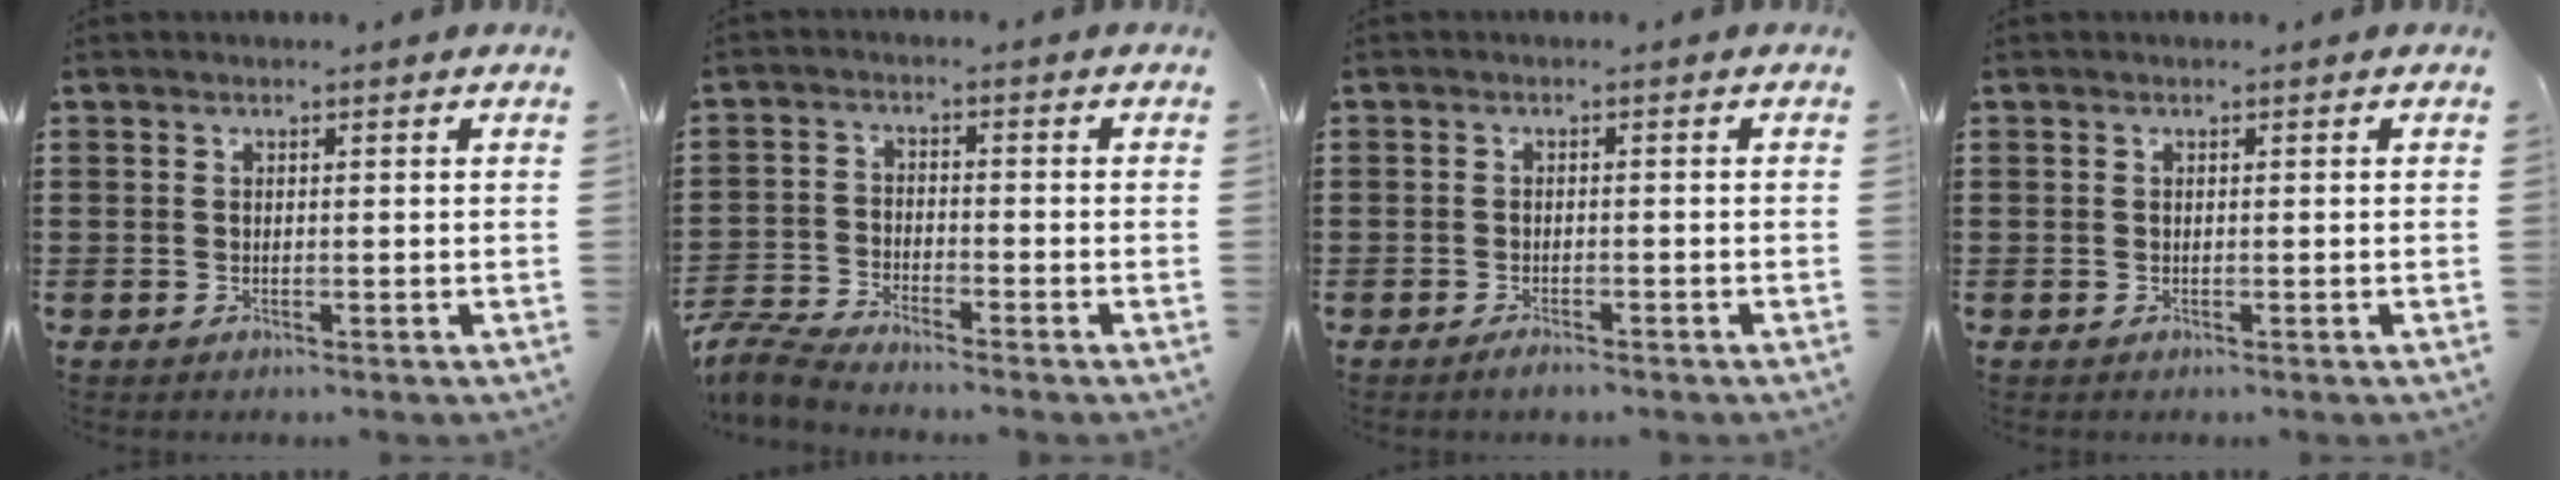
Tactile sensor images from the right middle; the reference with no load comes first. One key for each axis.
{"total": 4.7, "fx": -4.5, "fy": 0.2, "fz": 1.3, "tx": -0.052, "ty": -0.012, "tz": -0.097}
{"total": 1.2, "fx": -1.0, "fy": 0.2, "fz": 0.5, "tx": -0.014, "ty": -0.007, "tz": -0.018}
{"total": 0.0}